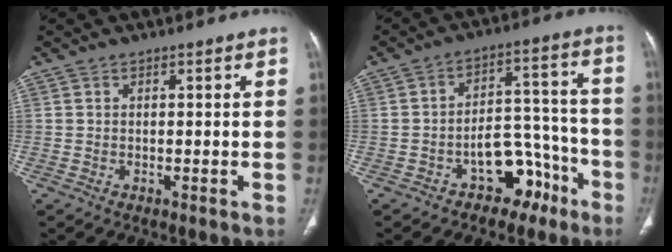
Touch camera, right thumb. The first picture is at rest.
{"total": 10.3, "force": [-6.1, 6.3, 5.5], "torque": [-0.040, 0.079, -0.088]}